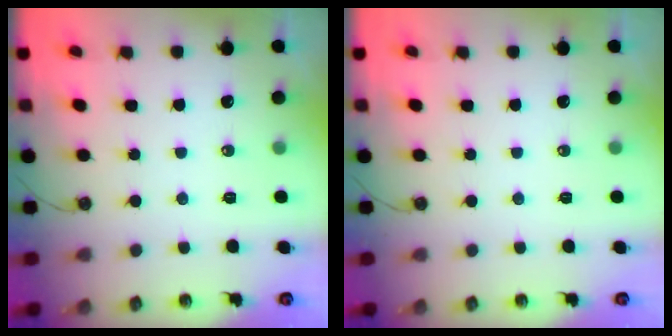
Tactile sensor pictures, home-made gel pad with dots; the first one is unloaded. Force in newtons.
{"total": 0.0}